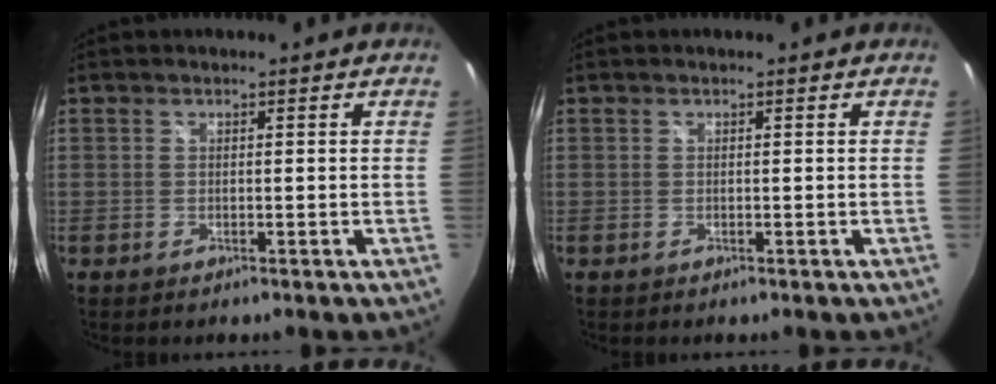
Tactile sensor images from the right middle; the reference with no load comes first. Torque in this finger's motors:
{"motor_torque": [0.02, -0.02, 0.00, 0.00]}